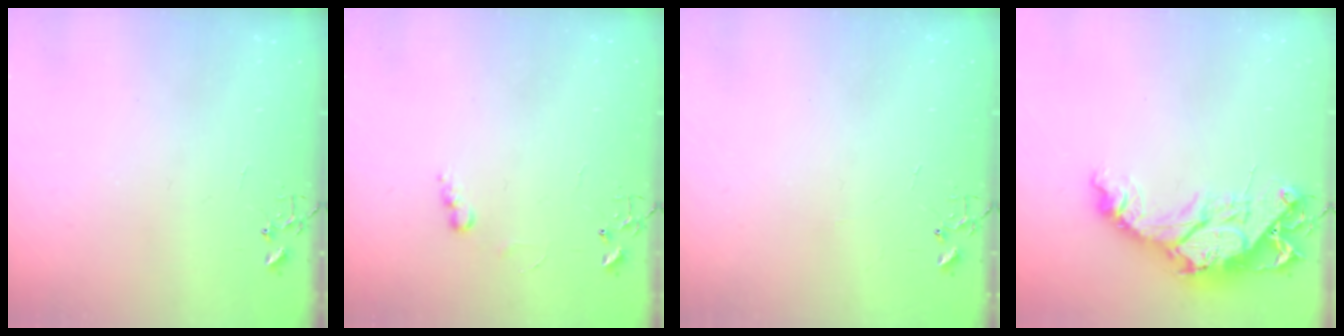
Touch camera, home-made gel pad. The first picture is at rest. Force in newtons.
{"total": 5.2, "press": 5.1, "slide": 0.6}
{"total": 1.8, "press": 1.8, "slide": 0.3}
{"total": 15.7, "press": 15.7, "slide": 1.2}